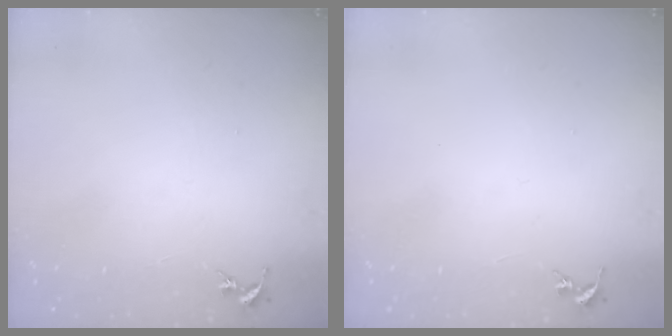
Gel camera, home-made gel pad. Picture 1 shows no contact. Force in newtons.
{"total": 0.0}